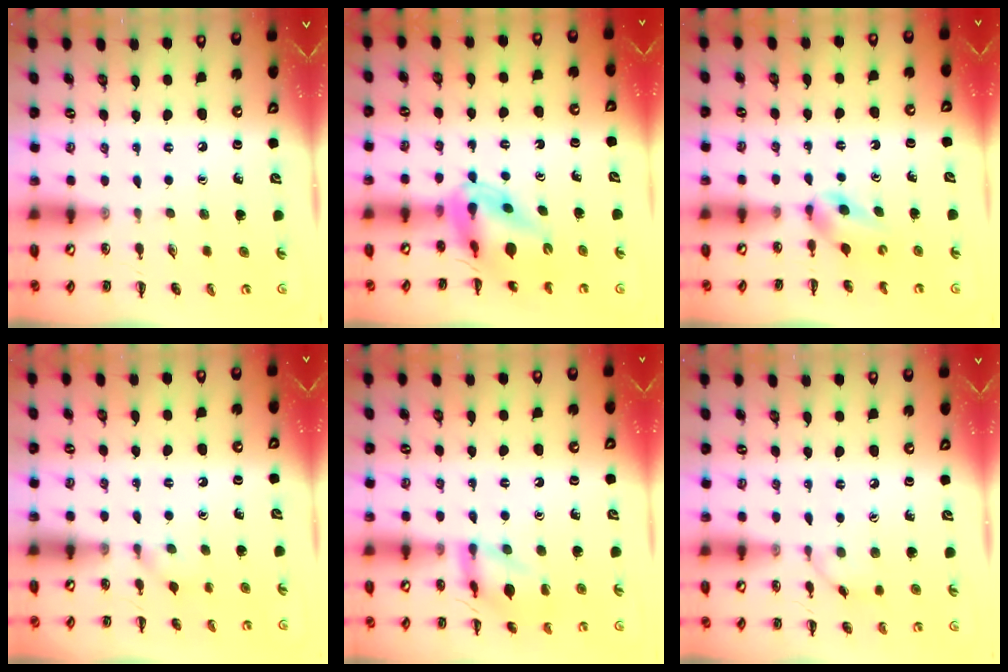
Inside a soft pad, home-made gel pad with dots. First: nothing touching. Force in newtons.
{"total": 10.7, "press": 10.1, "slide": 3.4}
{"total": 2.8, "press": 2.5, "slide": 1.3}
{"total": 3.5, "press": 3.3, "slide": 1.4}
{"total": 11.5, "press": 11.5, "slide": 0.4}
{"total": 5.2, "press": 5.1, "slide": 0.9}